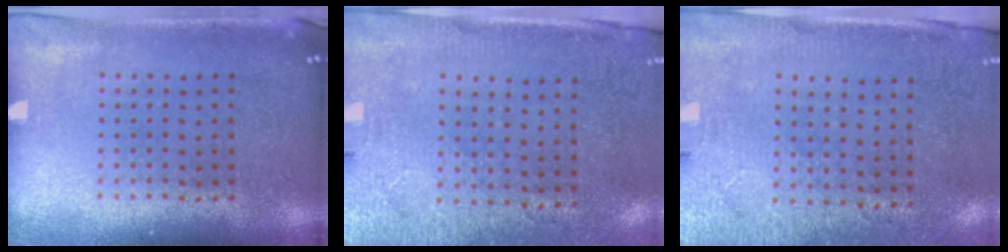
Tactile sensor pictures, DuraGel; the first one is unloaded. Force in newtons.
{"total": 2.7, "press": 2.3, "slide": 1.5}
{"total": 2.7, "press": 2.3, "slide": 1.5}